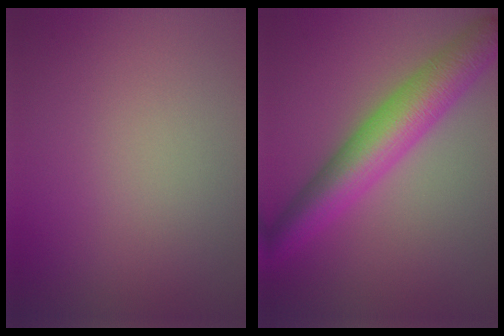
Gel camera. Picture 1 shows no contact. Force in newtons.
{"total": 7.0, "press": 7.0, "slide": 0.0}